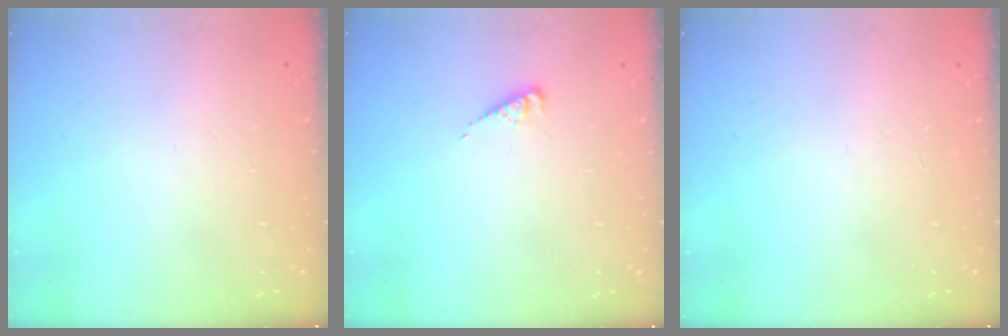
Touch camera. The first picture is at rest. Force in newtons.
{"total": 2.9, "press": 2.9, "slide": 0.4}
{"total": 0.0}